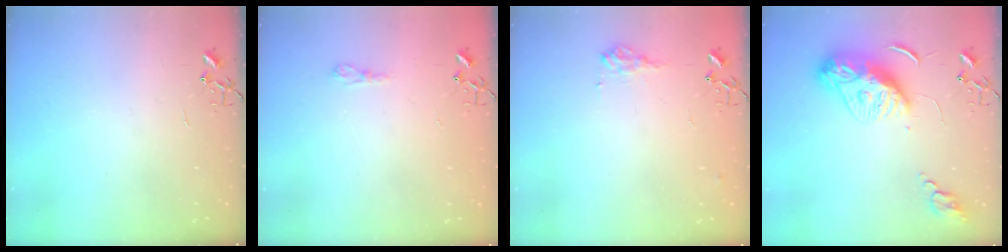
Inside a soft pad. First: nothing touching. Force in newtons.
{"total": 5.4, "press": 5.4, "slide": 0.6}
{"total": 9.8, "press": 9.7, "slide": 0.9}
{"total": 12.5, "press": 12.4, "slide": 1.1}